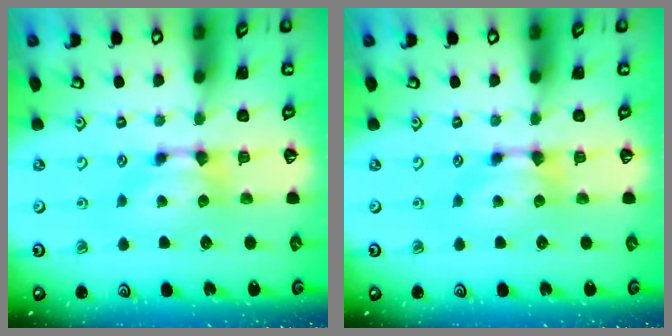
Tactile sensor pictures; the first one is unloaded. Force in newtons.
{"total": 0.0}